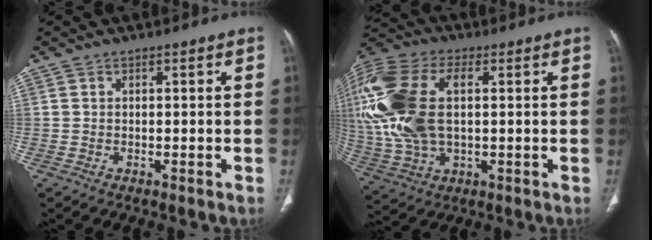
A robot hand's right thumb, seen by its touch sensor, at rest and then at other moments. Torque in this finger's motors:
{"motor_torque": [2.44, 2.57, 2.51, 0.05, 0.32]}